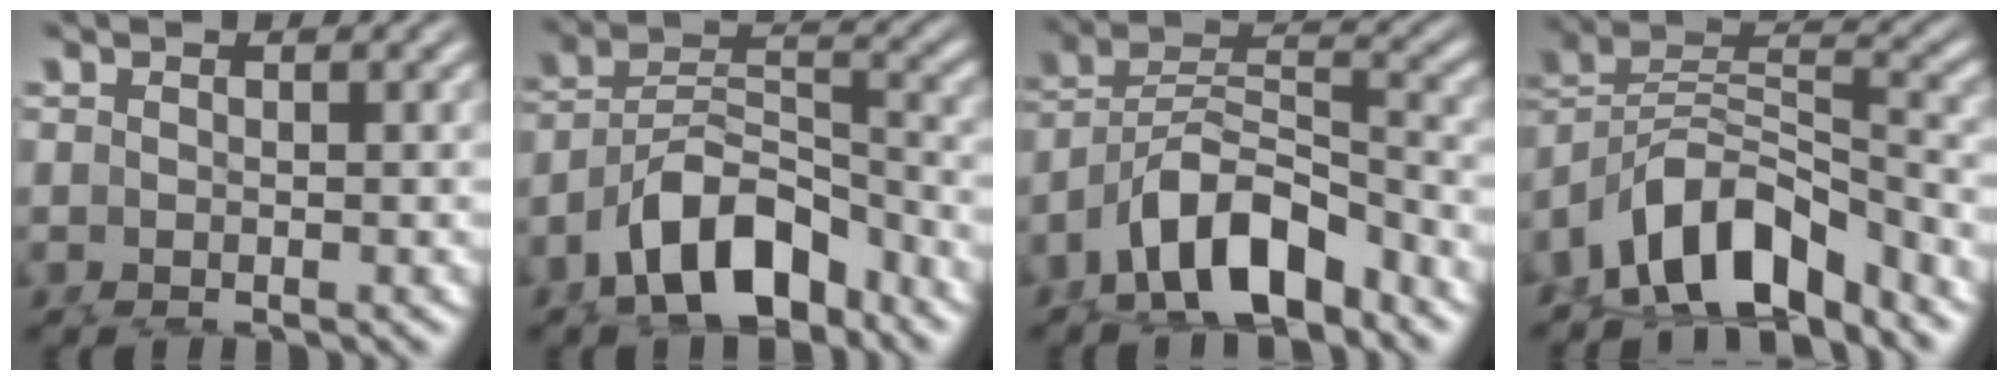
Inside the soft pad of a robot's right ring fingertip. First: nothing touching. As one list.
[{"total": 7.2, "force": [-4.0, 4.0, 4.5], "torque": [-0.075, -0.021, -0.059]}, {"total": 7.7, "force": [-3.4, 5.0, 4.8], "torque": [-0.092, -0.022, -0.052]}, {"total": 8.9, "force": [-4.1, 5.9, 5.3], "torque": [-0.109, -0.031, -0.061]}]